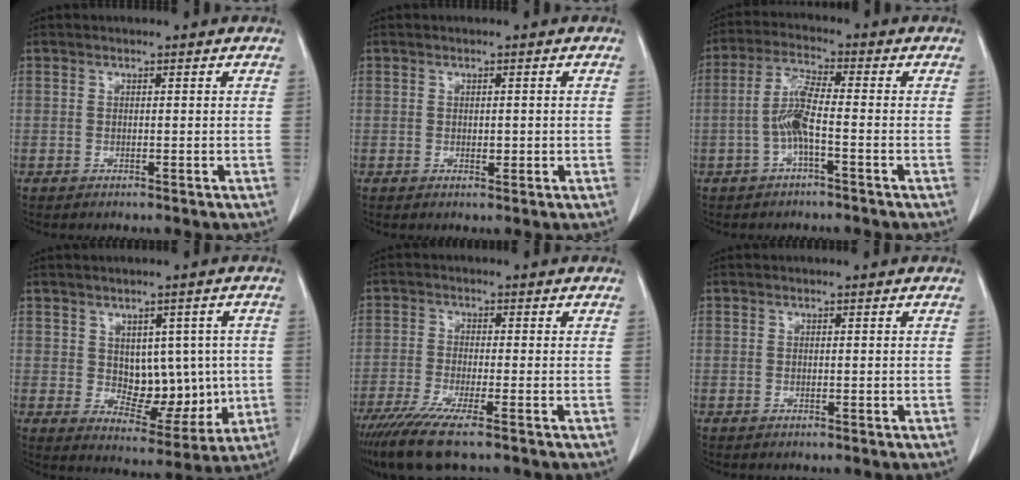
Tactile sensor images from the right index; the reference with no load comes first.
{"total": 1.3, "force": [0.0, 0.7, 1.0], "torque": [-0.015, -0.001, 0.002]}
{"total": 5.9, "force": [-1.6, 0.7, 5.6], "torque": [-0.124, 0.008, -0.035]}
{"total": 8.9, "force": [0.6, 5.5, 7.0], "torque": [-0.083, 0.007, 0.028]}
{"total": 7.9, "force": [-5.7, 0.1, 5.6], "torque": [-0.098, -0.022, -0.099]}
{"total": 0.0}